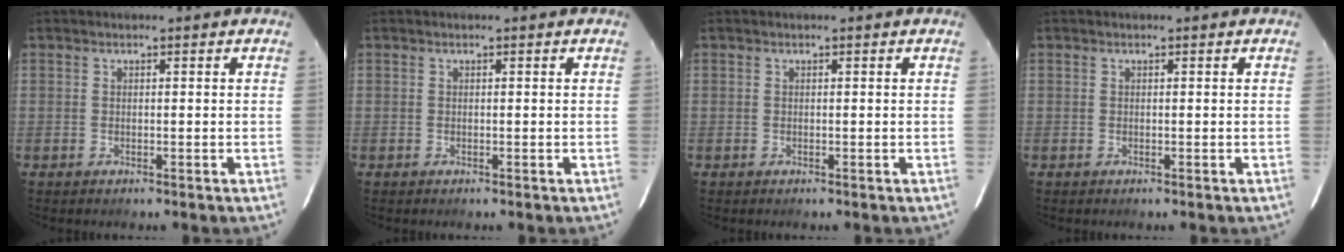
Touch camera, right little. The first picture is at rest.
{"total": 0.0}
{"total": 0.0}
{"total": 0.0}